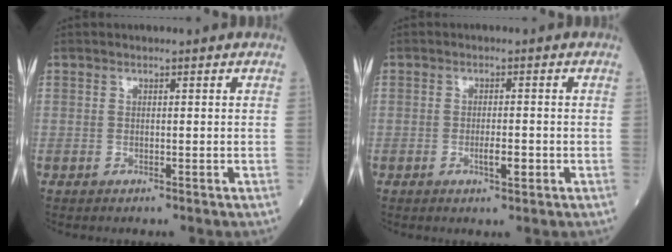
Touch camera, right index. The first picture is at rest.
{"total": 2.5, "force": [-0.9, 0.5, 2.3], "torque": [-0.040, -0.001, -0.013]}